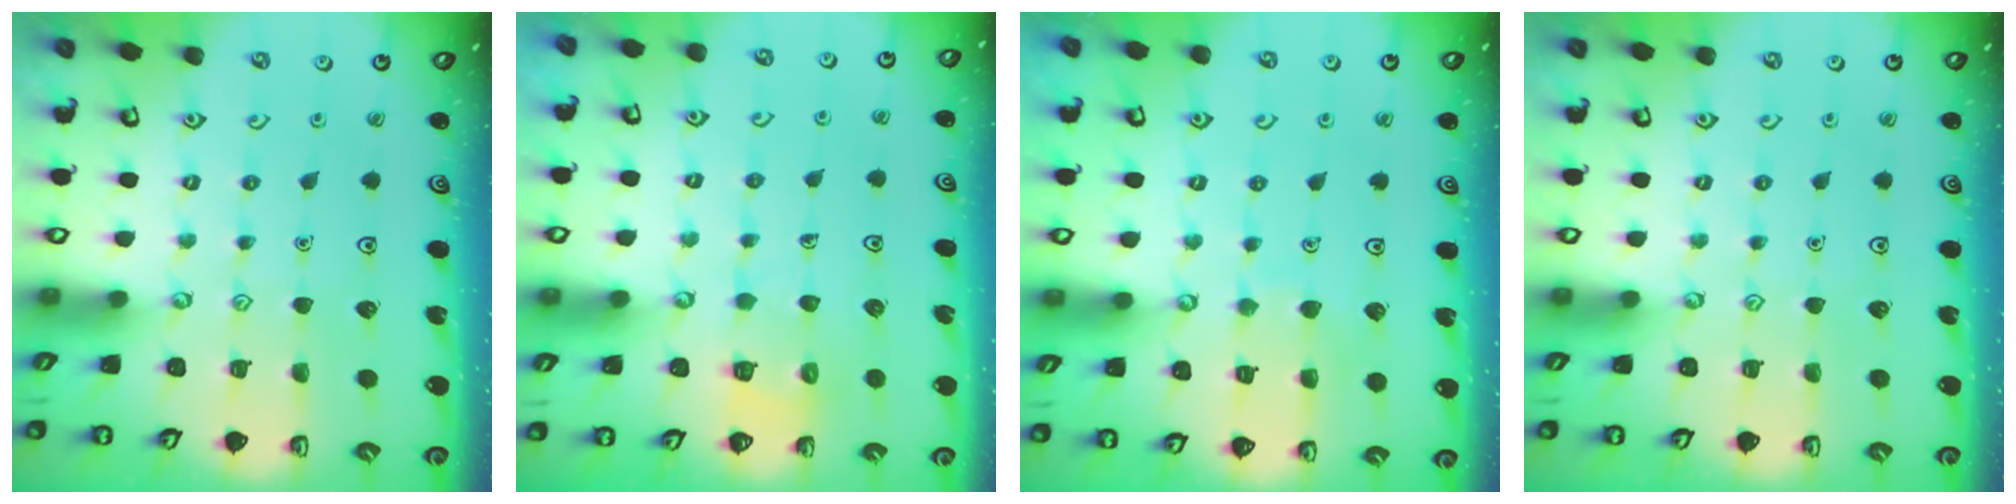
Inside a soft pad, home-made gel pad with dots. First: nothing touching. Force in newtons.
{"total": 5.5, "press": 5.5, "slide": 0.4}
{"total": 6.1, "press": 6.1, "slide": 0.3}
{"total": 0.0}